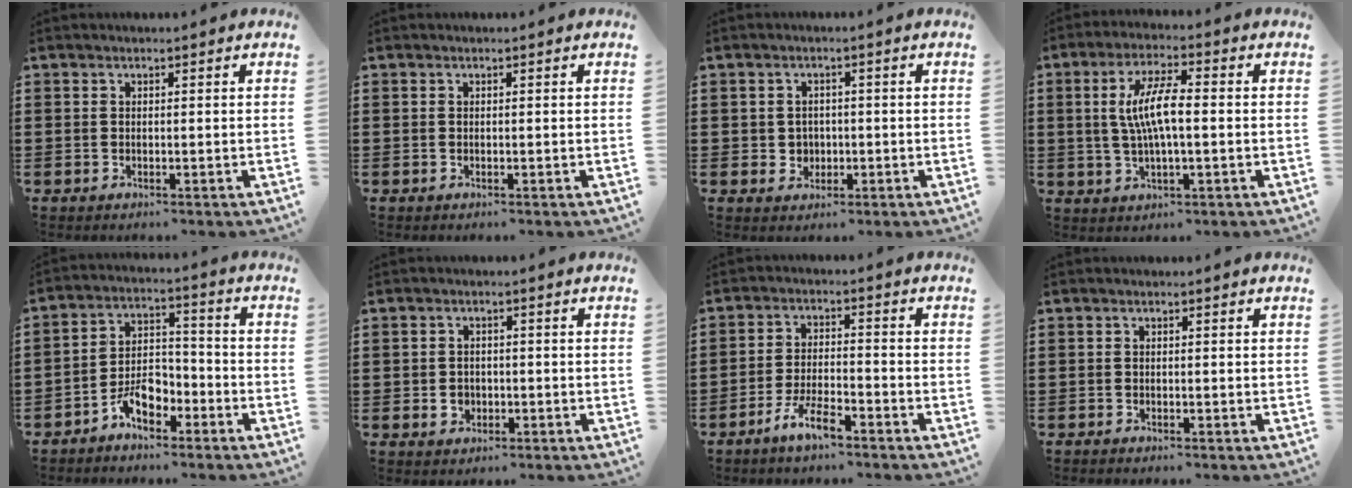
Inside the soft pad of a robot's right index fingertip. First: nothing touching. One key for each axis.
{"total": 0.0}
{"total": 2.4, "fx": -0.3, "fy": 2.3, "fz": 0.6, "tx": -0.021, "ty": 0.006, "tz": -0.010}
{"total": 7.4, "fx": 0.2, "fy": 2.0, "fz": 7.1, "tx": -0.151, "ty": -0.002, "tz": -0.005}
{"total": 6.5, "fx": -4.2, "fy": 3.5, "fz": 3.4, "tx": -0.066, "ty": 0.018, "tz": -0.079}
{"total": 2.3, "fx": -0.8, "fy": 1.9, "fz": 1.0, "tx": -0.023, "ty": 0.002, "tz": -0.018}
{"total": 5.6, "fx": -4.1, "fy": 1.2, "fz": 3.5, "tx": -0.086, "ty": -0.002, "tz": -0.082}
{"total": 0.6, "fx": -0.6, "fy": 0.0, "fz": 0.0, "tx": -0.001, "ty": -0.003, "tz": -0.011}